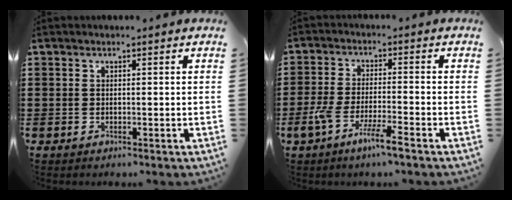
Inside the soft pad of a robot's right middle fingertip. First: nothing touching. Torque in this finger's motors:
{"motor_torque": [1.95, -0.19, 0.70, 0.15]}